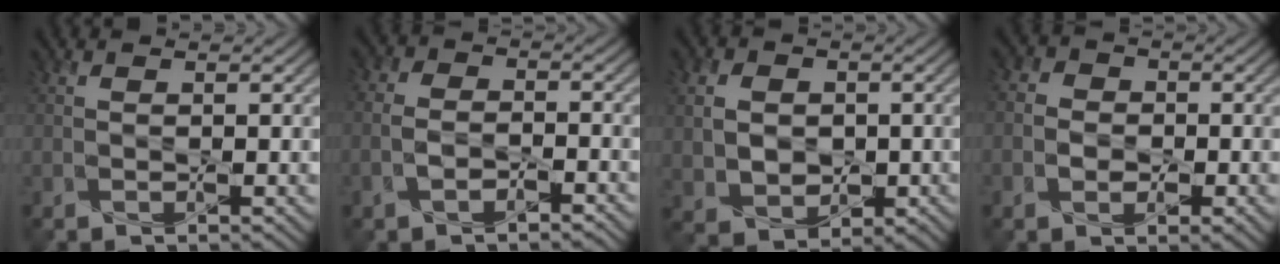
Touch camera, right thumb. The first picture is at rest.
{"total": 4.6, "force": [-2.2, 2.7, 2.9], "torque": [-0.061, -0.003, -0.048]}
{"total": 7.2, "force": [0.5, 5.9, 4.1], "torque": [-0.106, 0.003, 0.009]}
{"total": 4.6, "force": [-1.2, 3.7, 2.5], "torque": [-0.040, -0.003, -0.034]}